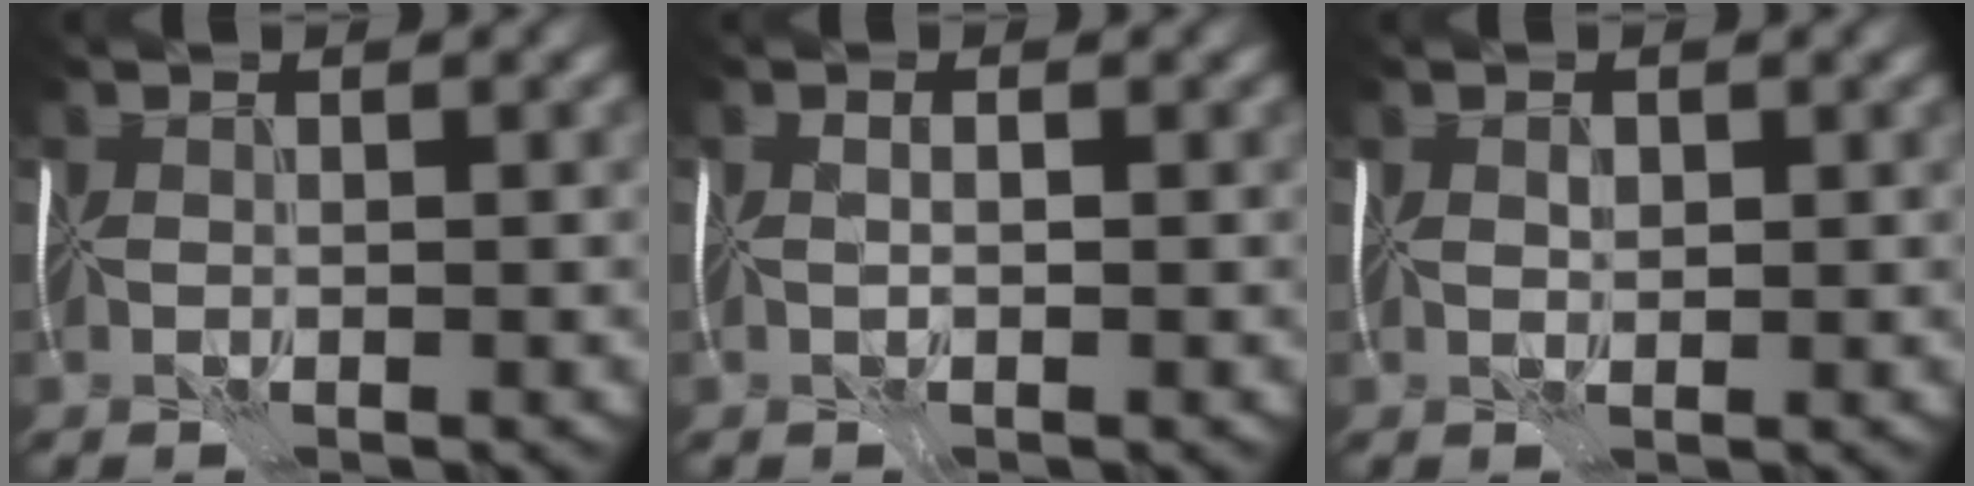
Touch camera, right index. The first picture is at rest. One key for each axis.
{"total": 1.5, "fx": -0.5, "fy": 0.9, "fz": 1.0, "tx": -0.001, "ty": 0.008, "tz": -0.012}
{"total": 0.5, "fx": -0.2, "fy": 0.3, "fz": 0.4, "tx": -0.008, "ty": -0.002, "tz": -0.002}